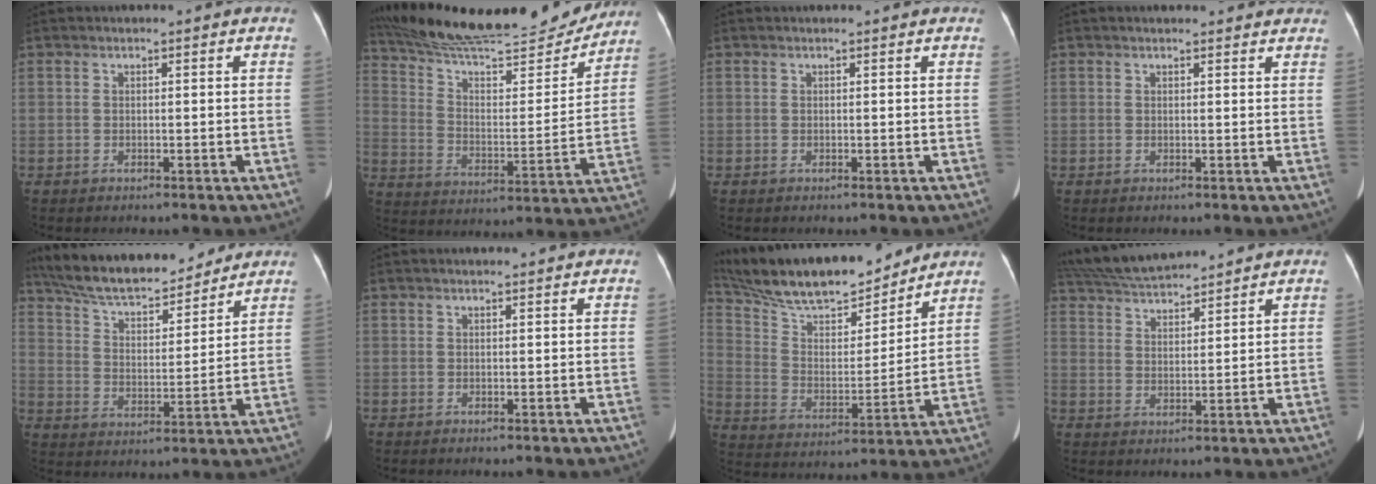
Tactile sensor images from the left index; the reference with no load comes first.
{"total": 25.8, "force": [23.6, 3.4, 9.8], "torque": [-0.167, -0.026, 0.344]}
{"total": 0.7, "force": [0.6, 0.0, 0.2], "torque": [-0.002, 0.011, 0.012]}
{"total": 7.1, "force": [6.4, 1.6, 2.6], "torque": [-0.029, 0.020, 0.068]}
{"total": 17.5, "force": [15.6, 4.0, 6.9], "torque": [-0.122, 0.020, 0.255]}
{"total": 2.1, "force": [1.9, 0.3, 0.9], "torque": [-0.008, 0.021, 0.026]}
{"total": 20.1, "force": [17.8, 3.6, 8.8], "torque": [-0.161, 0.013, 0.302]}
{"total": 10.0, "force": [9.4, 0.4, 3.3], "torque": [-0.069, 0.027, 0.172]}